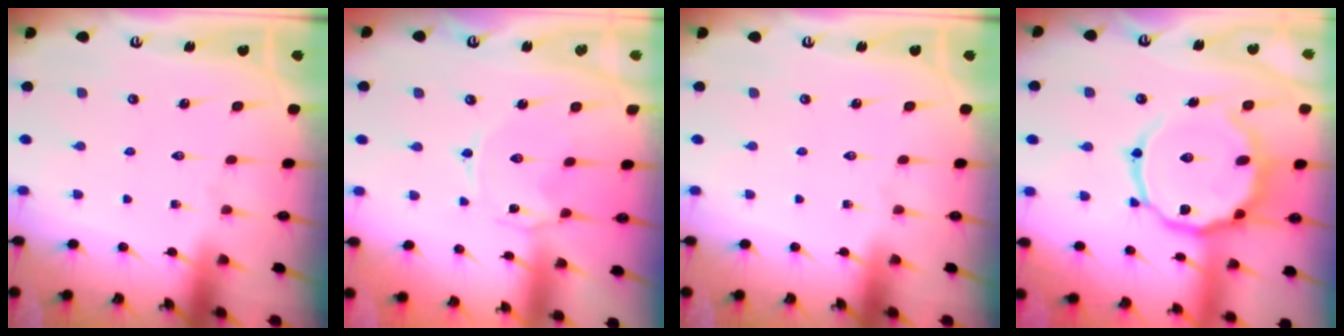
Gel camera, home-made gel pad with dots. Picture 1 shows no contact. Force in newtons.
{"total": 0.6, "press": 0.6, "slide": 0.2}
{"total": 0.0}
{"total": 15.5, "press": 15.4, "slide": 1.4}